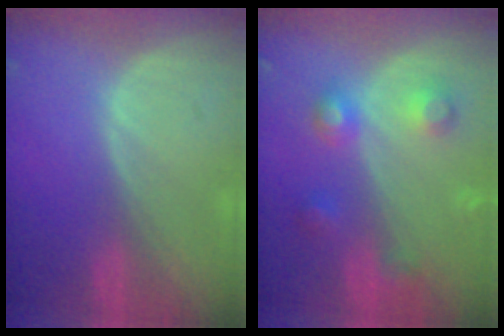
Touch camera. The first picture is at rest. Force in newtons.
{"total": 5.6, "press": 5.6, "slide": 0.3}